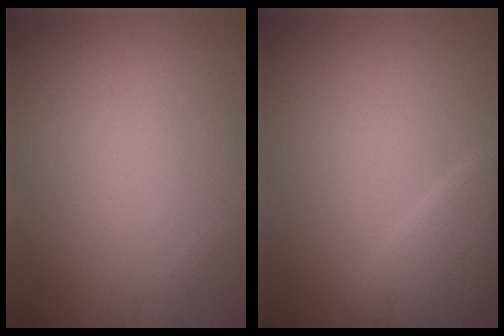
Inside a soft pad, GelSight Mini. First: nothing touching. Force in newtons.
{"total": 2.8, "press": 2.8, "slide": 0.1}